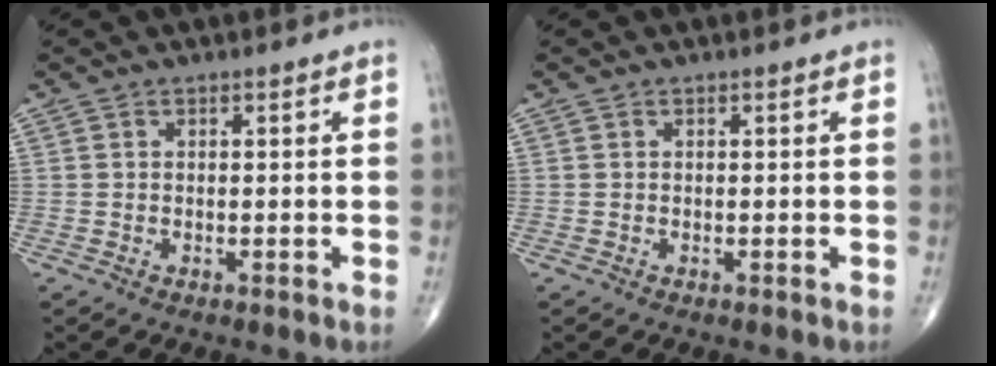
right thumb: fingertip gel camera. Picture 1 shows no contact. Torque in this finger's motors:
{"motor_torque": [0.00, 0.00, 0.01, 0.01, 0.02]}